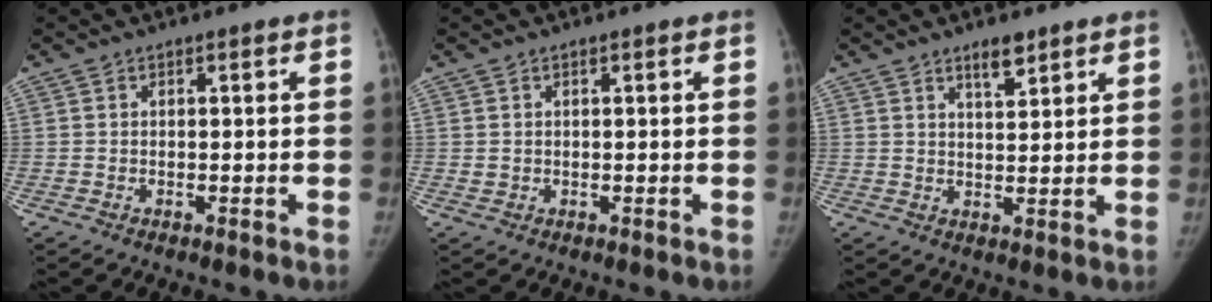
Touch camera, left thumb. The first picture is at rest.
{"total": 0.8, "force": [0.2, 0.7, 0.3], "torque": [0.001, 0.000, 0.005]}
{"total": 4.3, "force": [3.1, 1.4, 2.6], "torque": [-0.029, -0.022, 0.051]}